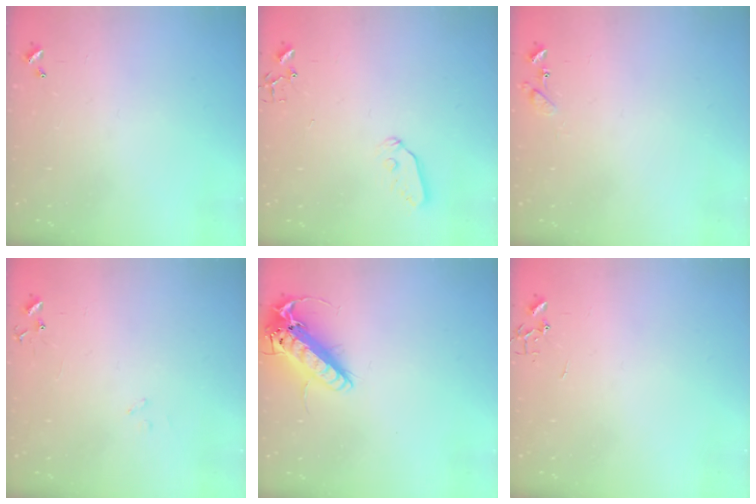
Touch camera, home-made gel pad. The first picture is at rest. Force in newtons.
{"total": 6.0, "press": 6.0, "slide": 0.2}
{"total": 6.7, "press": 6.6, "slide": 0.8}
{"total": 7.8, "press": 7.8, "slide": 0.7}
{"total": 16.7, "press": 16.4, "slide": 3.1}
{"total": 0.0}